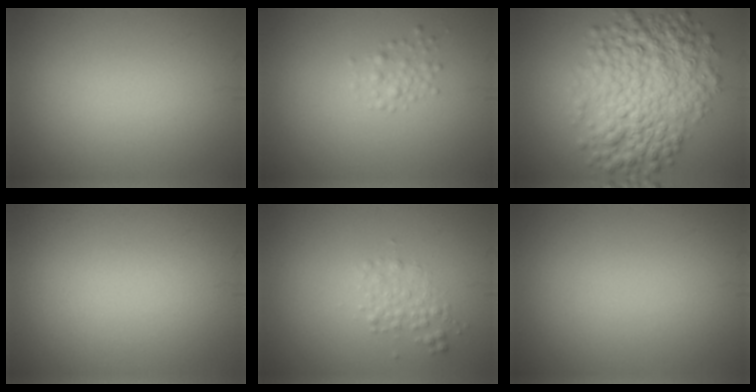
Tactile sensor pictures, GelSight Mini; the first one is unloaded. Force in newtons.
{"total": 1.3, "press": 1.3, "slide": 0.0}
{"total": 8.5, "press": 8.5, "slide": 0.0}
{"total": 0.0}
{"total": 1.7, "press": 1.7, "slide": 0.1}
{"total": 0.0}